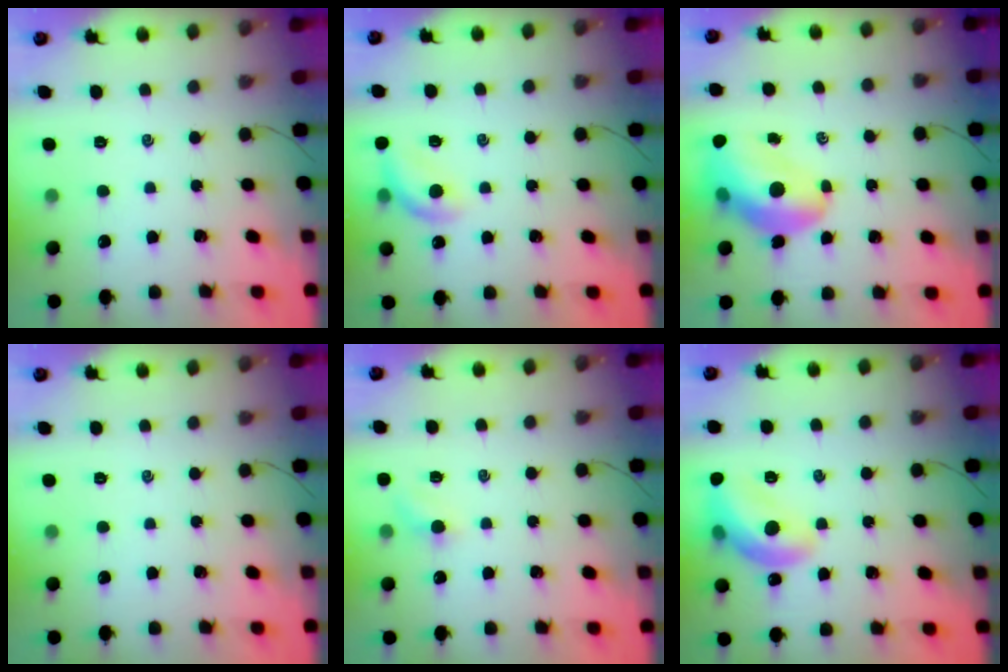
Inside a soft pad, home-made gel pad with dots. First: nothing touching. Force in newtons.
{"total": 11.0, "press": 10.8, "slide": 2.3}
{"total": 13.8, "press": 13.2, "slide": 3.9}
{"total": 0.0}
{"total": 2.9, "press": 2.7, "slide": 0.9}
{"total": 13.9, "press": 13.7, "slide": 2.0}